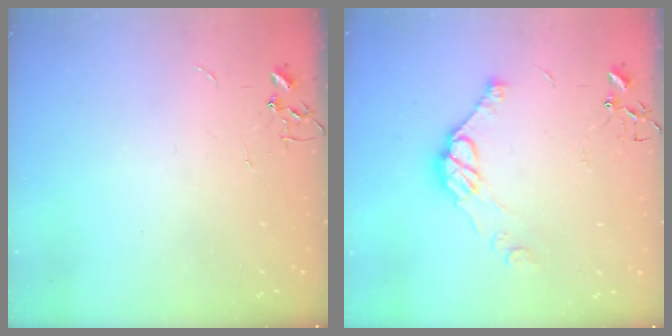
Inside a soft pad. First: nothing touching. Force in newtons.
{"total": 9.5, "press": 9.5, "slide": 0.4}